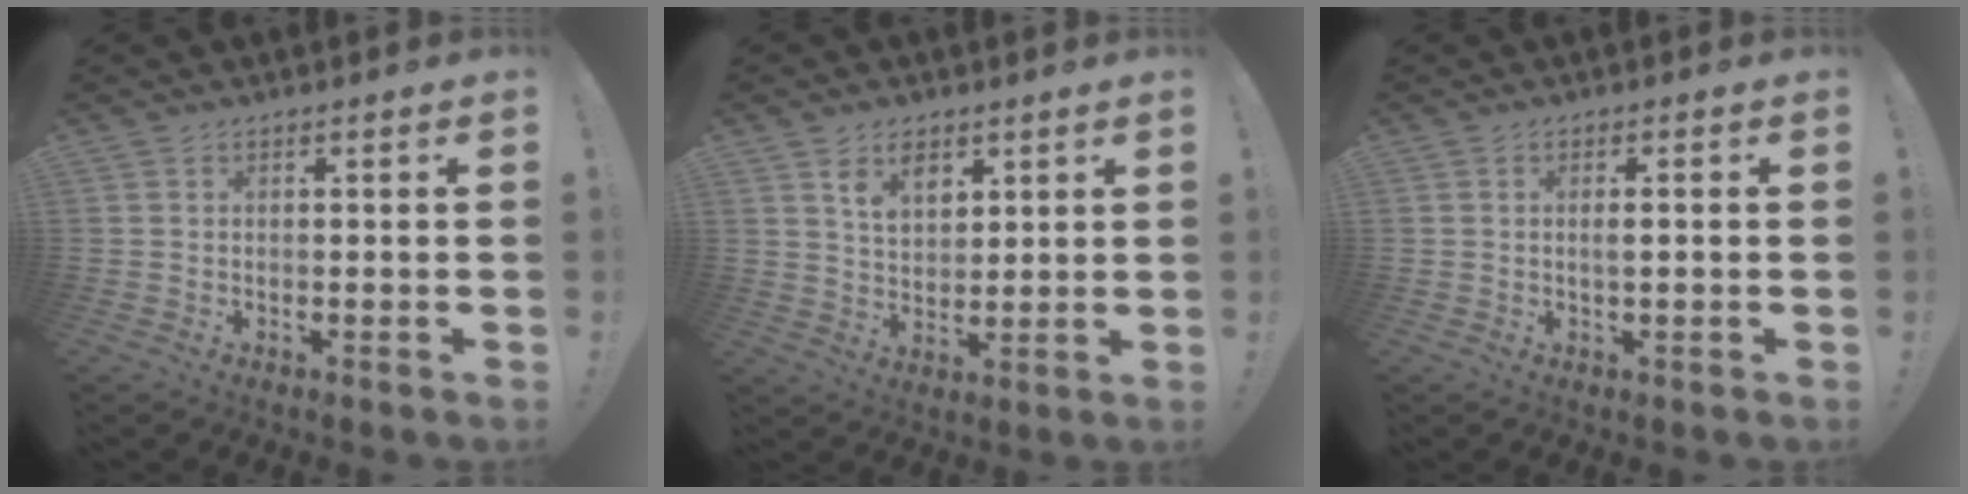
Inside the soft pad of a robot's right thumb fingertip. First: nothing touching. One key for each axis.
{"total": 7.6, "fx": 4.4, "fy": 4.9, "fz": 3.8, "tx": -0.060, "ty": -0.020, "tz": 0.081}
{"total": 1.8, "fx": -0.1, "fy": 0.2, "fz": 1.8, "tx": -0.031, "ty": -0.001, "tz": -0.004}